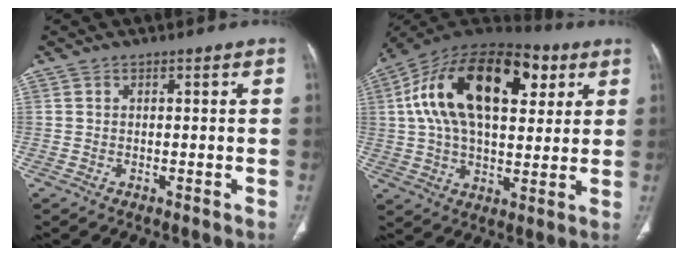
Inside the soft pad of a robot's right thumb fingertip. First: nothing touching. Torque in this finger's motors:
{"motor_torque": [-0.02, 1.30, 1.97, 0.50, 0.58]}